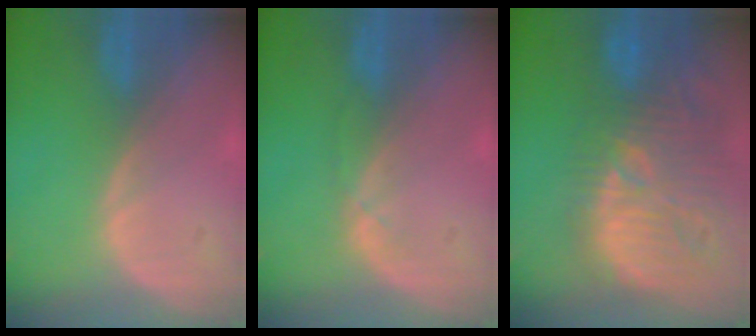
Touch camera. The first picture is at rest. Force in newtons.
{"total": 1.1, "press": 1.1, "slide": 0.2}
{"total": 13.6, "press": 12.6, "slide": 5.2}